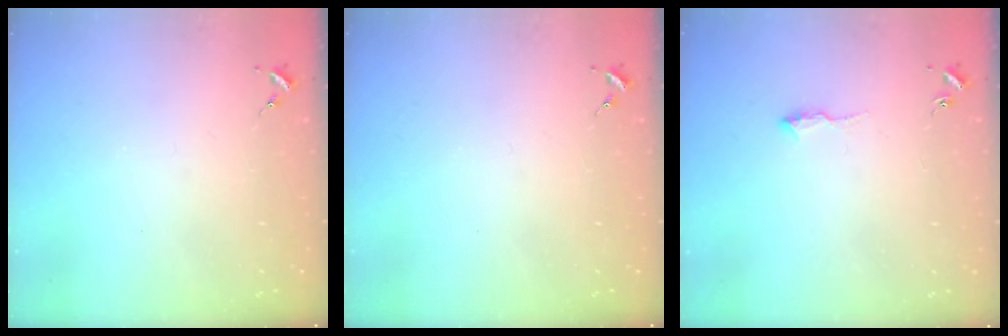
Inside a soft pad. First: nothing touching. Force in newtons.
{"total": 0.0}
{"total": 5.8, "press": 5.8, "slide": 0.5}